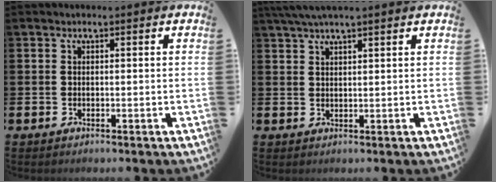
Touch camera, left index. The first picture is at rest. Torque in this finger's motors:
{"motor_torque": [0.31, -0.59, 0.94, 0.21]}